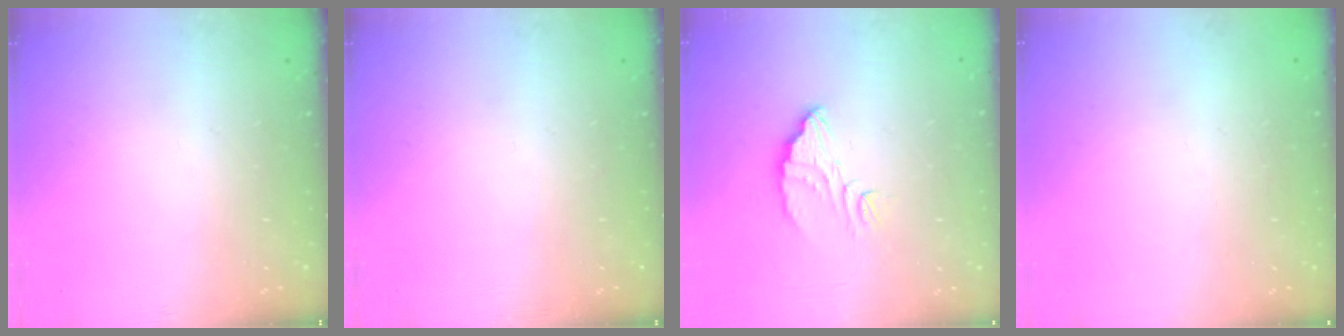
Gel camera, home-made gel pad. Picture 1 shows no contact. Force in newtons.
{"total": 0.0}
{"total": 5.5, "press": 5.5, "slide": 0.3}
{"total": 2.3, "press": 2.3, "slide": 0.1}